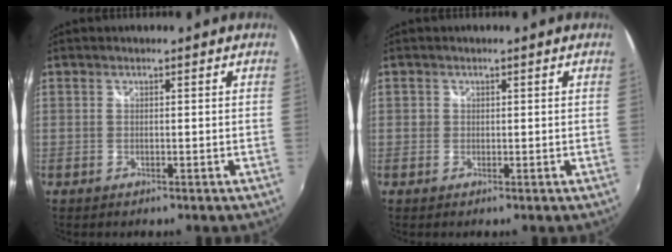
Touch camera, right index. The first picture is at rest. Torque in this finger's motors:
{"motor_torque": [-0.03, -0.01, 0.00, 0.01]}